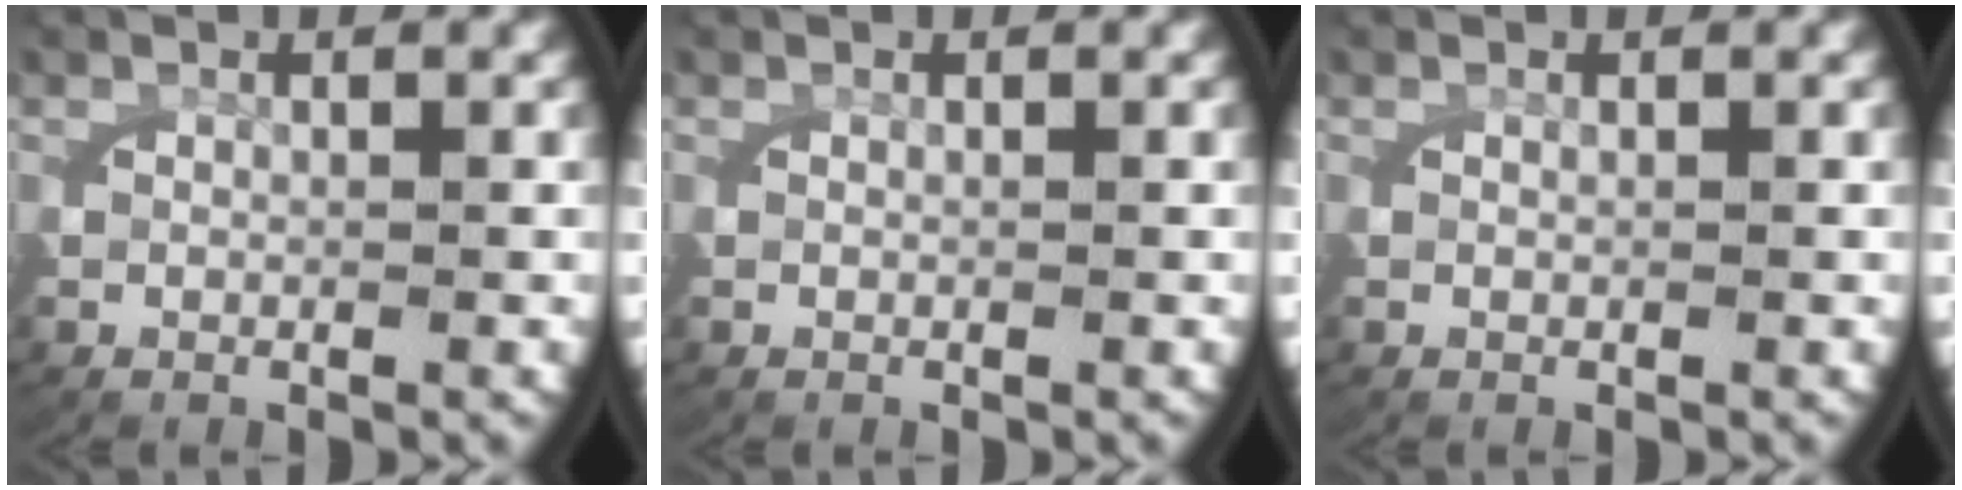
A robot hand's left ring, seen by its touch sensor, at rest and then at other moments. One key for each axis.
{"total": 0.0}
{"total": 0.0}